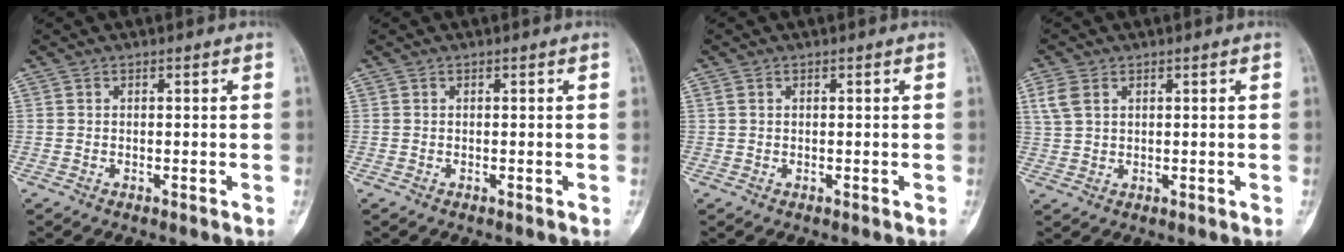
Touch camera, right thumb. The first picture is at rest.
{"total": 0.0}
{"total": 0.8, "force": [0.4, 0.5, 0.5], "torque": [-0.011, 0.008, 0.009]}
{"total": 4.2, "force": [1.8, 2.7, 2.6], "torque": [-0.059, 0.004, 0.044]}